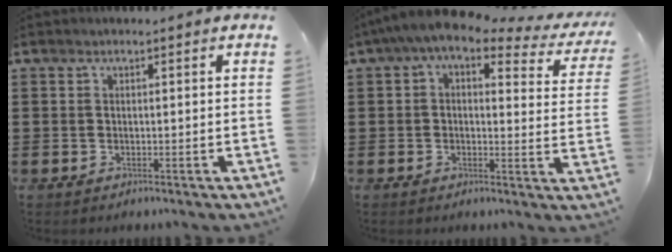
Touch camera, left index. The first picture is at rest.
{"total": 5.5, "force": [3.4, 0.9, 4.3], "torque": [-0.094, -0.019, 0.057]}